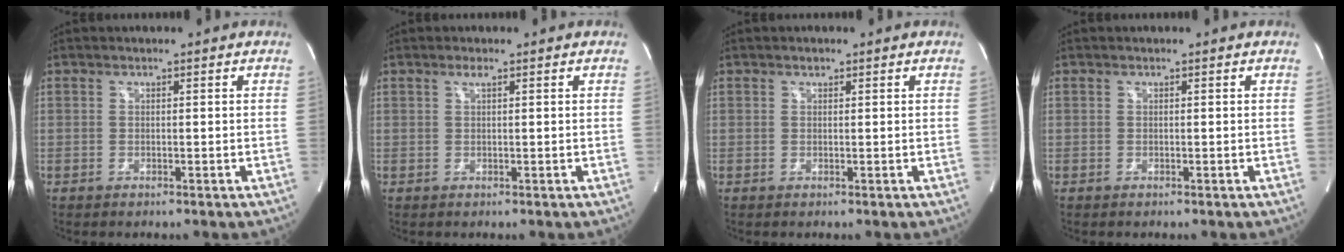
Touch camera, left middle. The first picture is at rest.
{"total": 0.8, "force": [0.5, 0.0, 0.7], "torque": [-0.013, 0.002, 0.010]}
{"total": 0.5, "force": [0.4, 0.3, 0.2], "torque": [-0.004, 0.000, 0.005]}
{"total": 0.0}